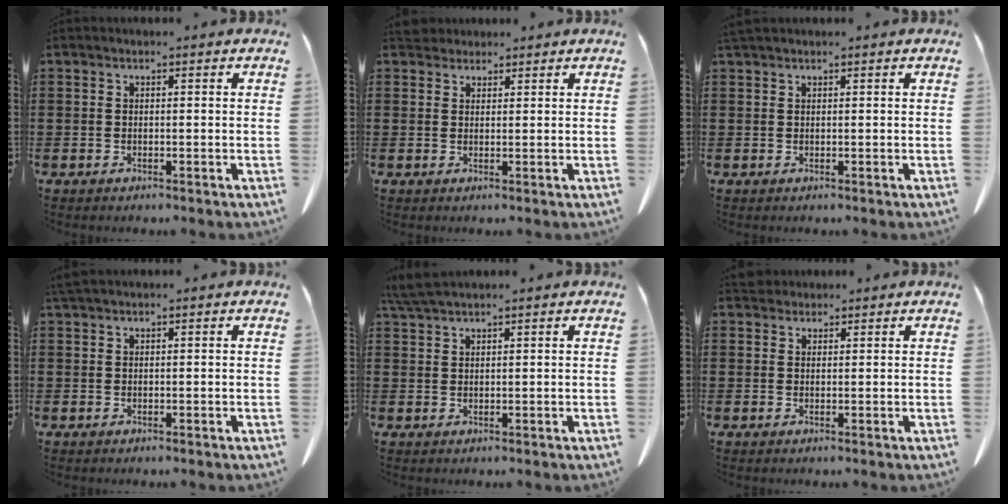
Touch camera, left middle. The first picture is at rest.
{"total": 2.9, "force": [2.6, 1.1, 0.6], "torque": [-0.012, -0.001, 0.049]}
{"total": 0.9, "force": [0.8, 0.1, 0.3], "torque": [-0.007, 0.000, 0.016]}
{"total": 1.0, "force": [0.9, 0.1, 0.4], "torque": [-0.012, -0.001, 0.019]}
{"total": 3.5, "force": [3.0, 0.3, 1.8], "torque": [-0.044, -0.002, 0.058]}
{"total": 2.3, "force": [2.0, 1.0, 0.5], "torque": [-0.016, 0.005, 0.041]}